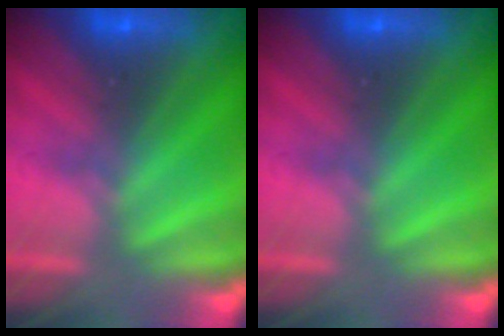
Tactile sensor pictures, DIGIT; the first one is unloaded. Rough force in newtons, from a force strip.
{"total": 0.0}